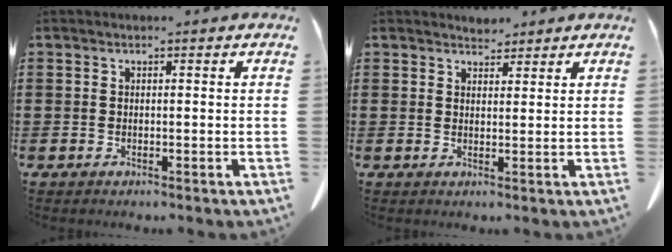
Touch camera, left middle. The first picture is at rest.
{"total": 2.2, "force": [2.2, 0.5, 0.0], "torque": [-0.007, -0.003, 0.043]}